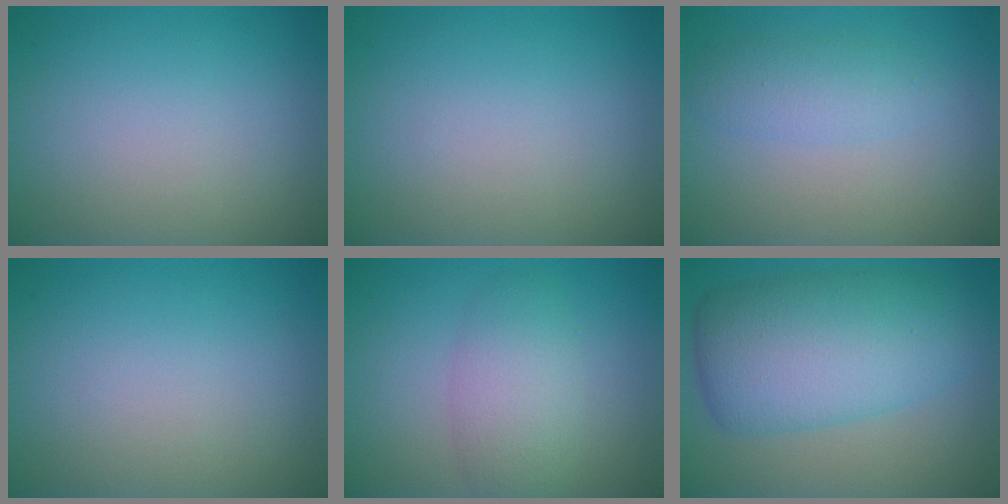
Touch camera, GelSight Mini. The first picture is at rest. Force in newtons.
{"total": 0.0}
{"total": 2.3, "press": 2.3, "slide": 0.1}
{"total": 0.0}
{"total": 4.0, "press": 4.0, "slide": 0.1}
{"total": 9.3, "press": 9.3, "slide": 0.1}